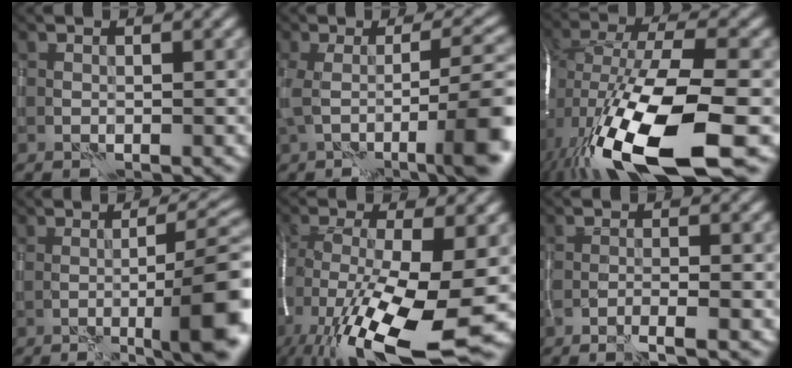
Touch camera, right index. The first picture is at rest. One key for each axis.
{"total": 9.1, "fx": -1.7, "fy": 2.6, "fz": 8.6, "tx": -0.127, "ty": -0.001, "tz": -0.027}
{"total": 17.9, "fx": -6.5, "fy": 6.8, "fz": 15.3, "tx": -0.298, "ty": -0.027, "tz": -0.107}
{"total": 9.2, "fx": -1.6, "fy": 2.0, "fz": 8.8, "tx": -0.104, "ty": 0.008, "tz": -0.022}
{"total": 16.0, "fx": -7.8, "fy": 4.1, "fz": 13.3, "tx": -0.262, "ty": -0.016, "tz": -0.127}
{"total": 2.1, "fx": -1.3, "fy": 0.4, "fz": 1.6, "tx": -0.019, "ty": -0.001, "tz": -0.029}